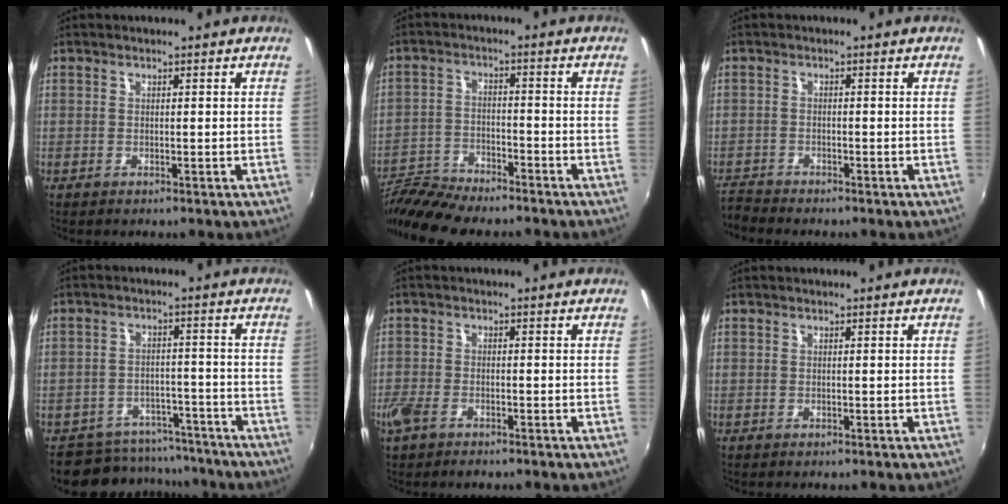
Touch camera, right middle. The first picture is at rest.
{"total": 10.5, "force": [-9.6, 1.4, 3.8], "torque": [-0.099, -0.012, -0.185]}
{"total": 3.5, "force": [-3.5, -0.1, -0.1], "torque": [-0.014, -0.015, -0.077]}
{"total": 10.8, "force": [-9.5, 5.0, 1.5], "torque": [-0.040, 0.026, -0.125]}
{"total": 4.6, "force": [-3.1, 2.3, 2.6], "torque": [-0.070, -0.008, -0.064]}
{"total": 0.0}